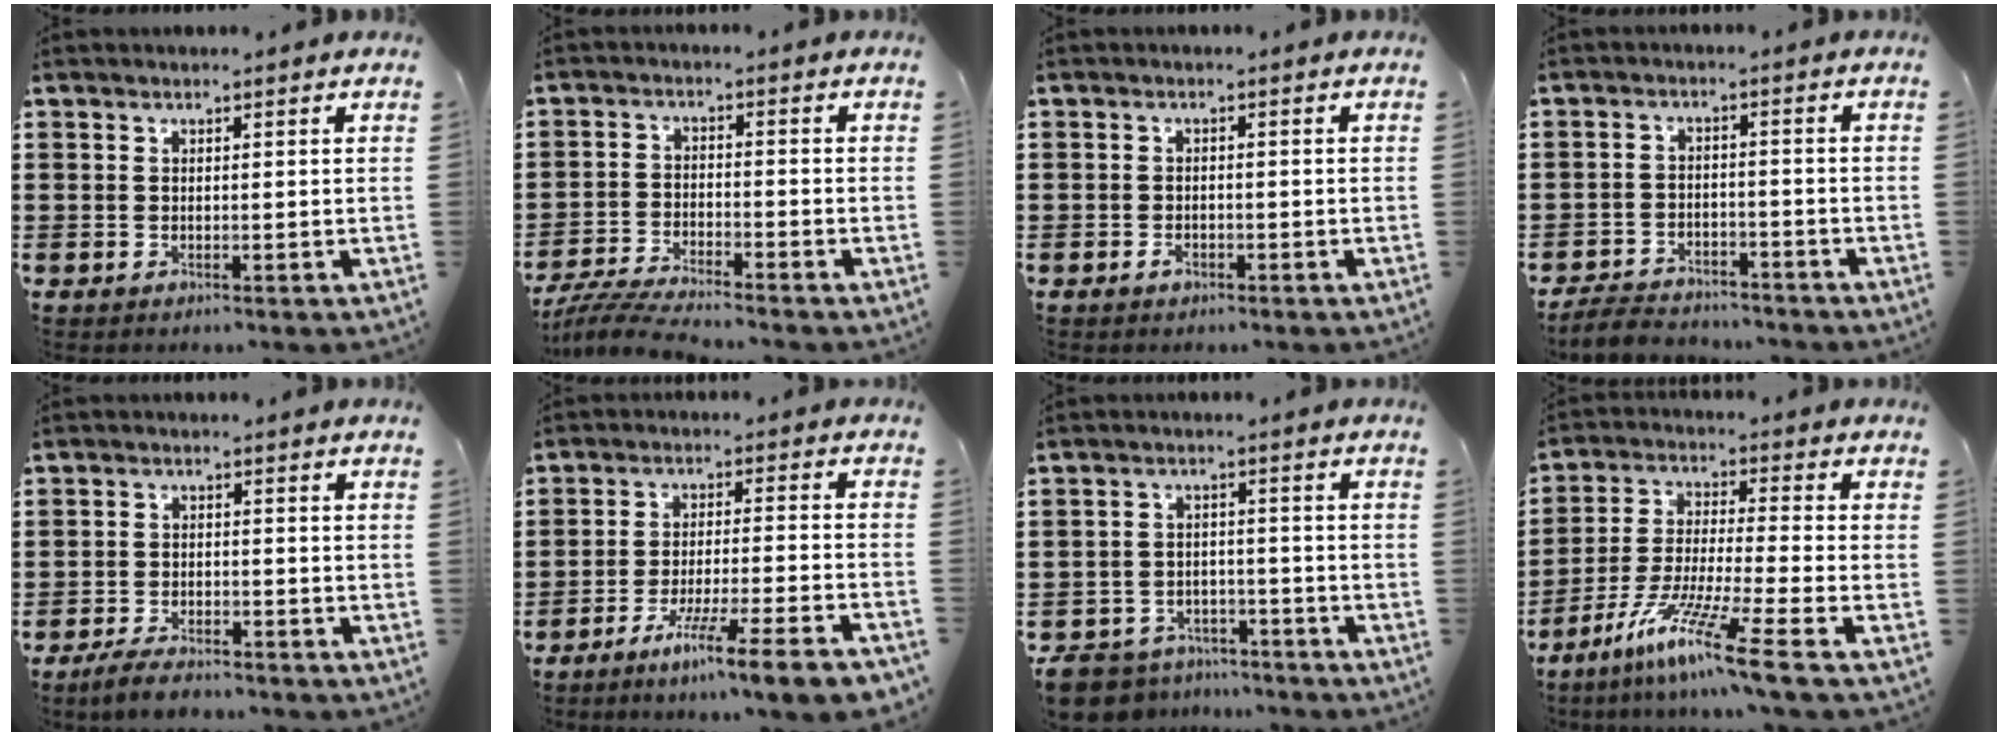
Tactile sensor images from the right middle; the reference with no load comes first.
{"total": 4.7, "force": [-4.4, 0.0, 1.6], "torque": [-0.050, -0.014, -0.092]}
{"total": 1.1, "force": [-0.7, 0.5, 0.6], "torque": [-0.015, -0.005, -0.013]}
{"total": 4.2, "force": [-4.1, 0.8, 0.6], "torque": [-0.019, 0.003, -0.086]}
{"total": 3.8, "force": [-3.5, 0.8, 1.2], "torque": [-0.029, 0.003, -0.072]}
{"total": 8.2, "force": [-6.4, -0.6, 5.0], "torque": [-0.094, -0.014, -0.123]}
{"total": 6.3, "force": [-6.1, 1.4, 0.7], "torque": [-0.034, 0.008, -0.129]}
{"total": 11.2, "force": [-7.8, -0.4, 7.9], "torque": [-0.167, -0.011, -0.158]}